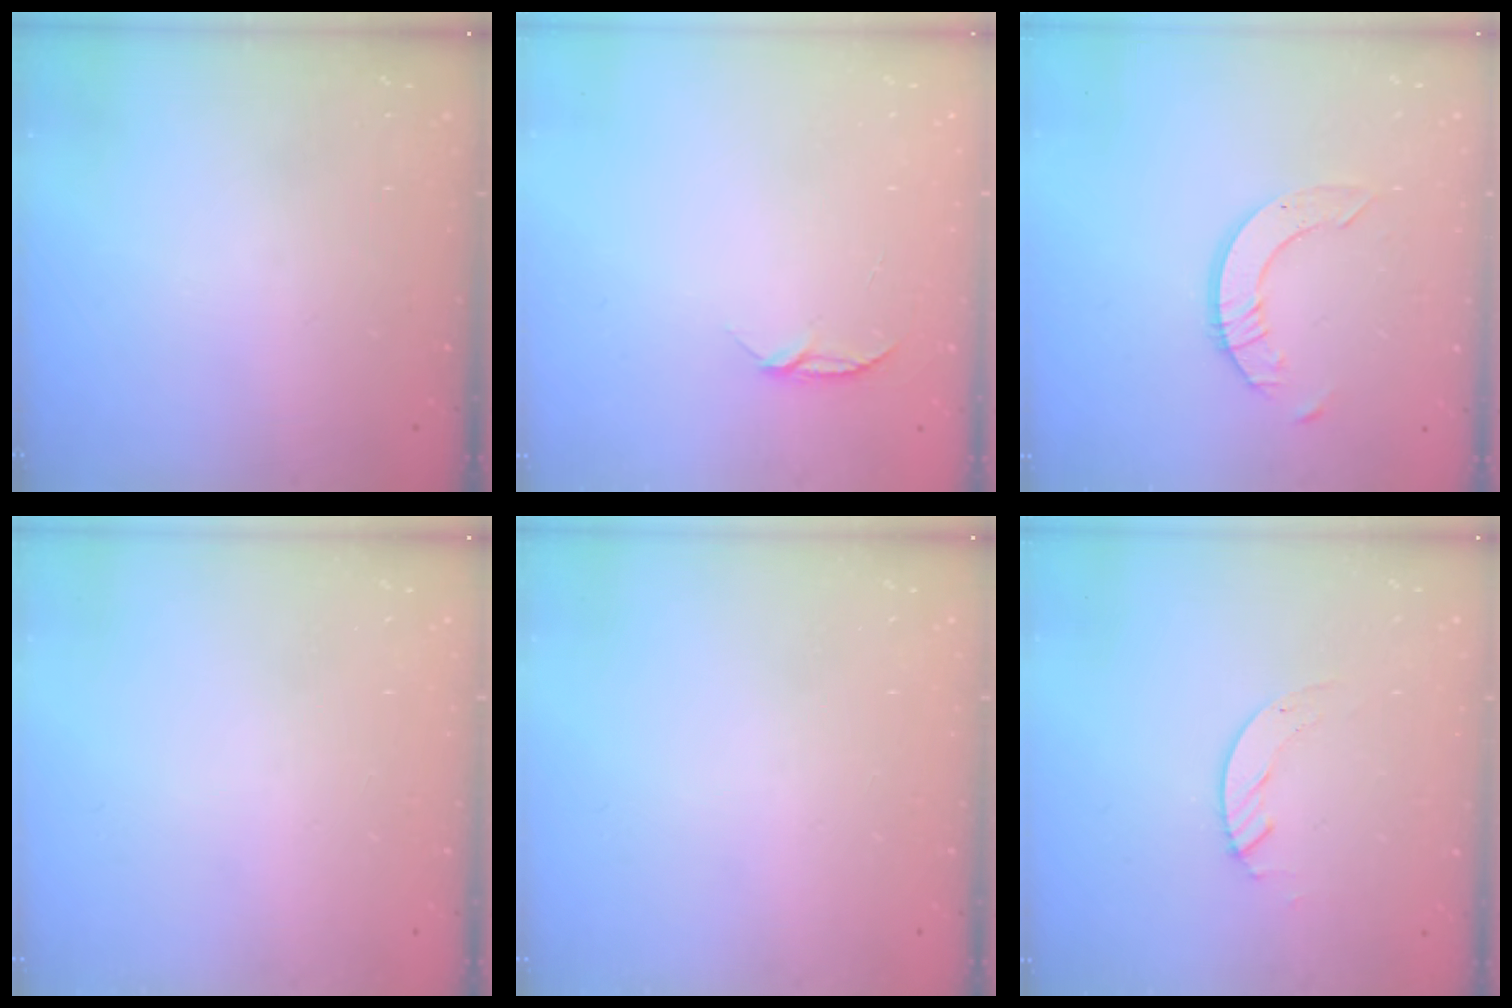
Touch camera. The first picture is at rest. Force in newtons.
{"total": 4.0, "press": 4.0, "slide": 0.4}
{"total": 6.1, "press": 6.1, "slide": 0.6}
{"total": 0.0}
{"total": 0.0}
{"total": 2.7, "press": 2.7, "slide": 0.2}